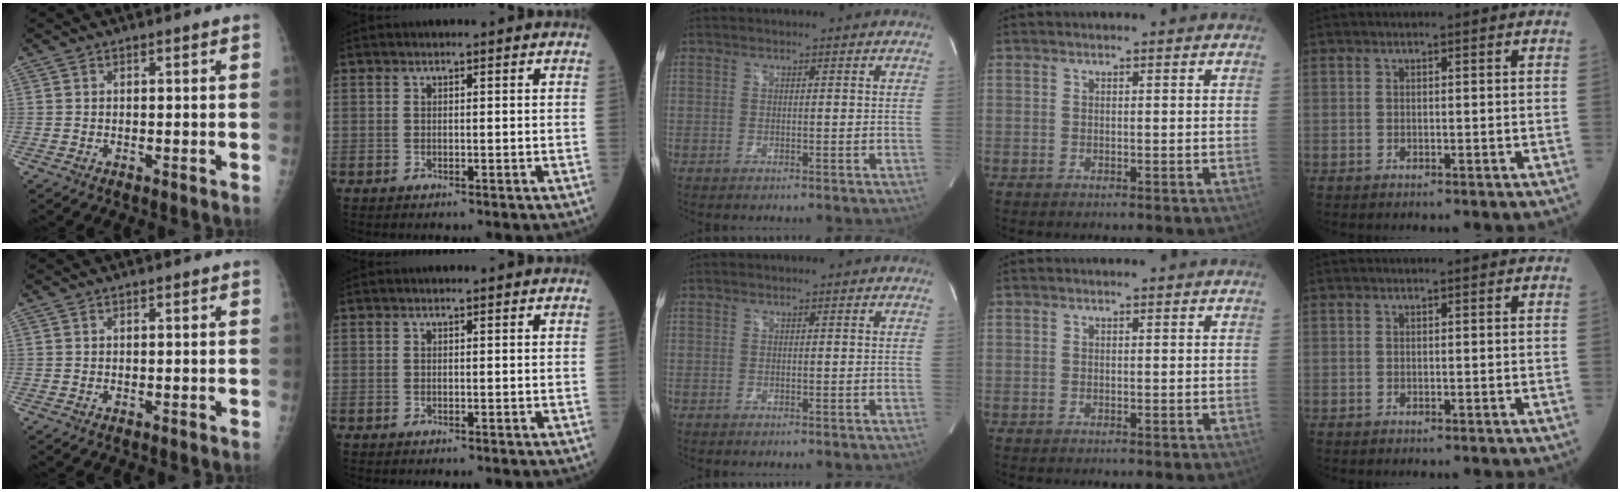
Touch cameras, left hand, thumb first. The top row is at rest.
{}